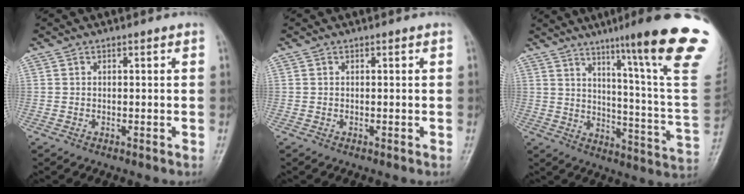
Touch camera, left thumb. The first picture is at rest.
{"total": 0.0}
{"total": 25.6, "force": [15.5, 0.7, 20.4], "torque": [-0.251, -0.086, 0.213]}